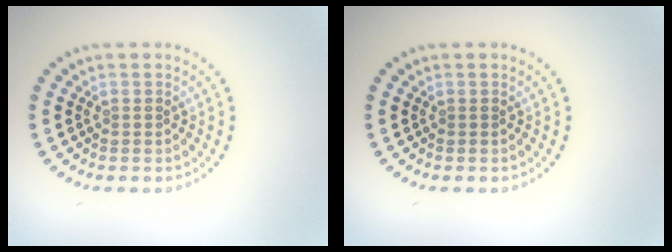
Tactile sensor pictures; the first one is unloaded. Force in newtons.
{"total": 0.0}